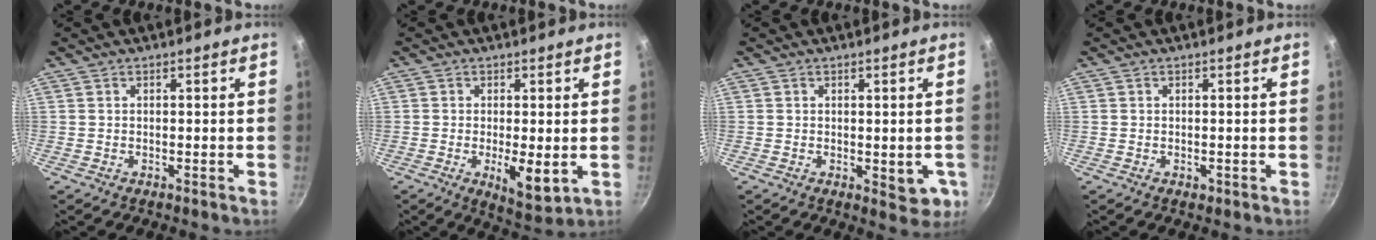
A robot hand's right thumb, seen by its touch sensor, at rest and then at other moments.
{"total": 7.2, "force": [-1.1, 2.6, 6.6], "torque": [-0.093, -0.016, -0.008]}
{"total": 5.2, "force": [-0.7, 2.9, 4.2], "torque": [-0.037, -0.004, -0.006]}
{"total": 0.9, "force": [-0.3, 0.7, 0.5], "torque": [-0.004, 0.000, -0.004]}